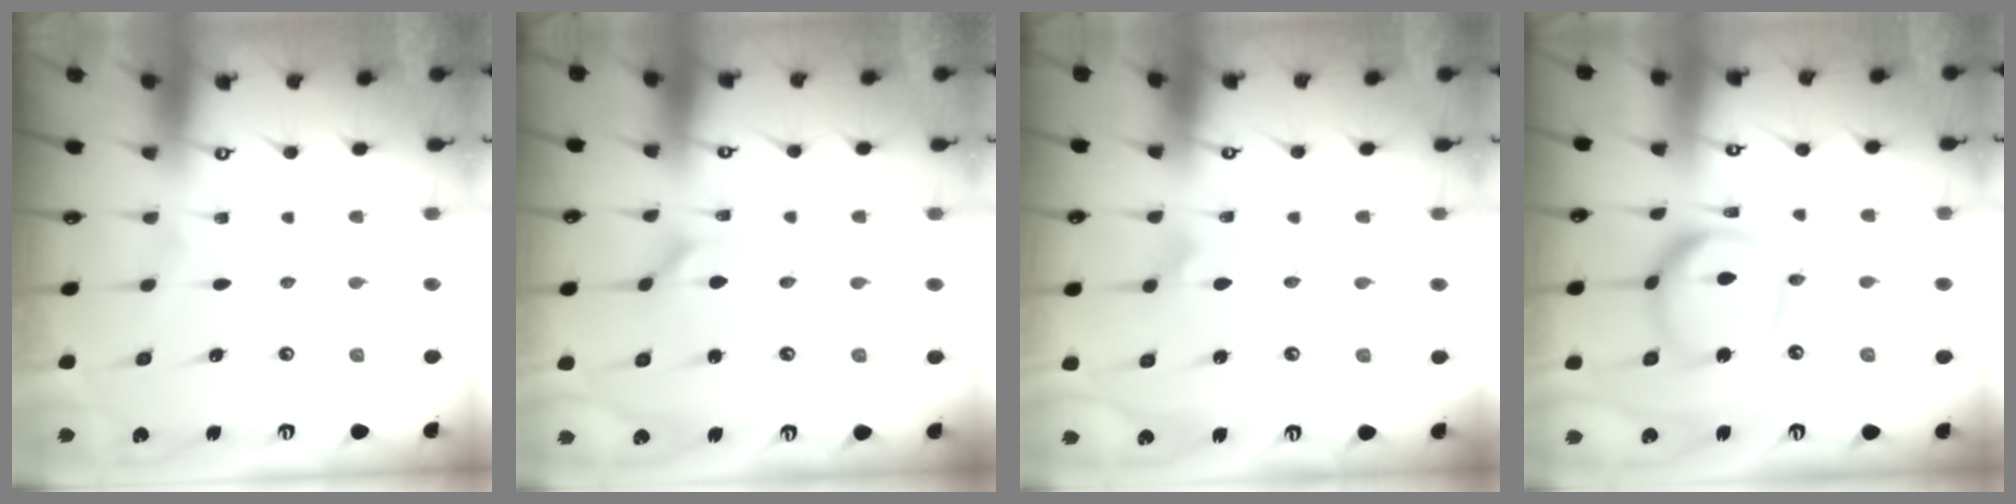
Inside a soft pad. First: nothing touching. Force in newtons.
{"total": 1.1, "press": 1.1, "slide": 0.2}
{"total": 2.7, "press": 2.7, "slide": 0.2}
{"total": 13.5, "press": 13.4, "slide": 1.4}